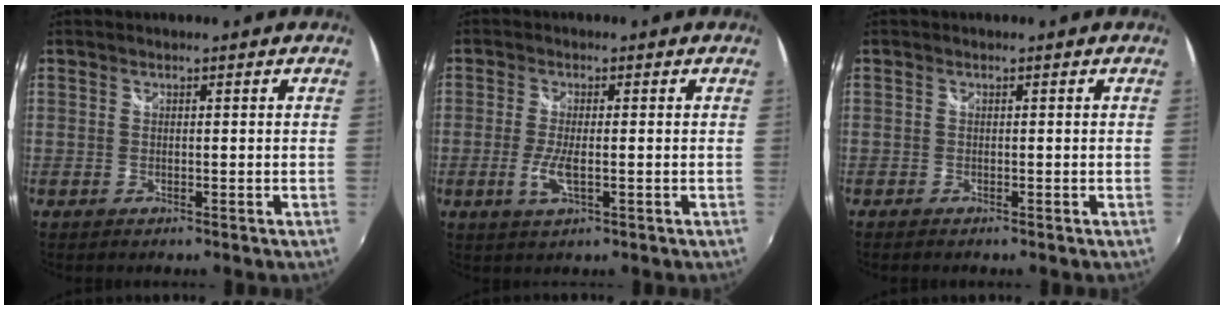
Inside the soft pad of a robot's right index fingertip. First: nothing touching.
{"total": 4.5, "force": [-1.1, 1.0, 4.2], "torque": [-0.092, -0.008, -0.022]}
{"total": 0.8, "force": [-0.7, 0.2, 0.3], "torque": [-0.010, -0.005, -0.014]}